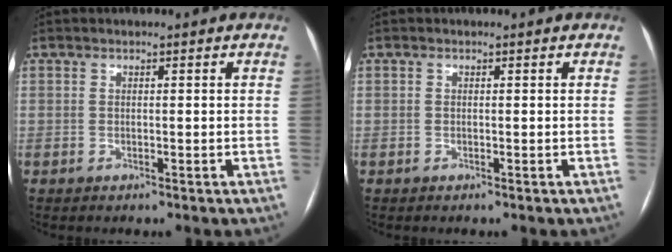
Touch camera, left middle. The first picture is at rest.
{"total": 0.0}